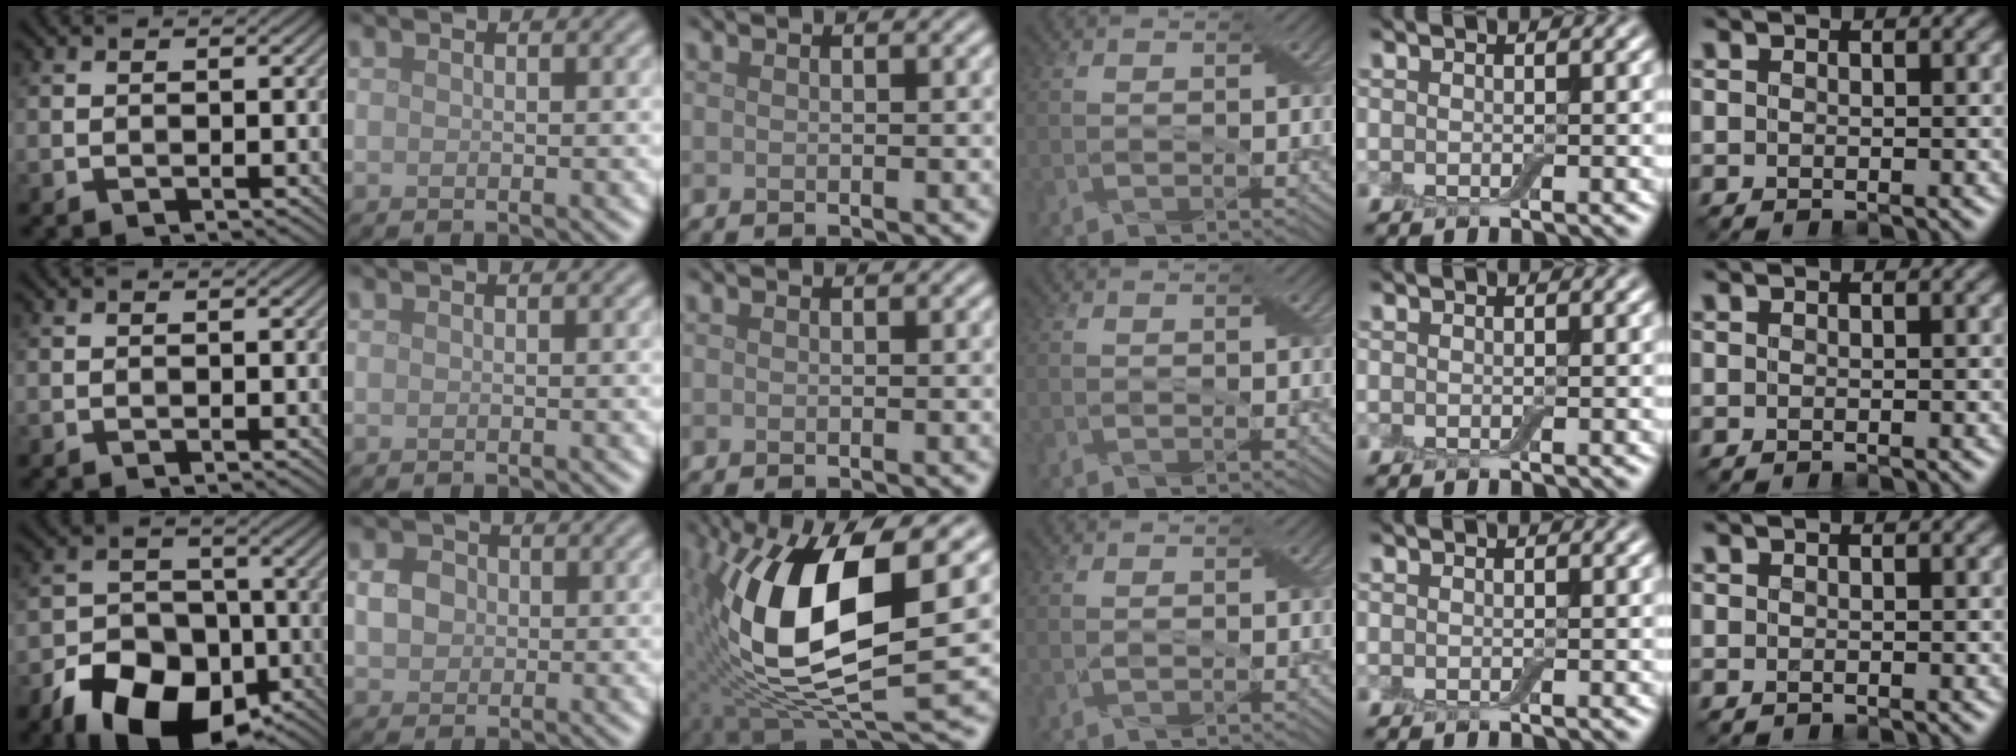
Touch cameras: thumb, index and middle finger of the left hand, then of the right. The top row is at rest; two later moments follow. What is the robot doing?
{"motion": "extract", "object": "airpods case & airpods"}